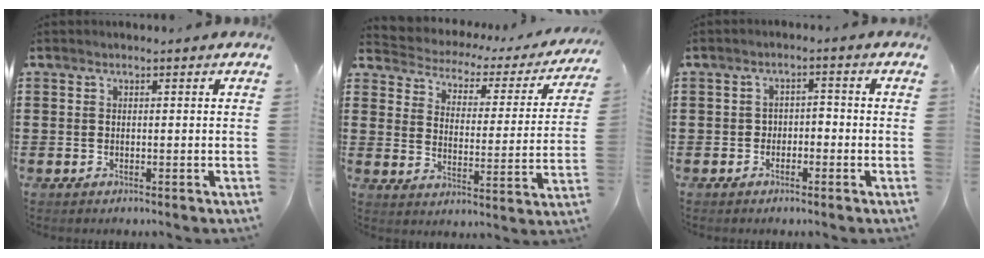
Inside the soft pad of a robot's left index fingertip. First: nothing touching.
{"total": 2.2, "force": [2.0, 0.9, 0.2], "torque": [-0.023, -0.020, 0.022]}
{"total": 2.0, "force": [-1.6, 1.1, 0.4], "torque": [-0.015, 0.007, -0.037]}